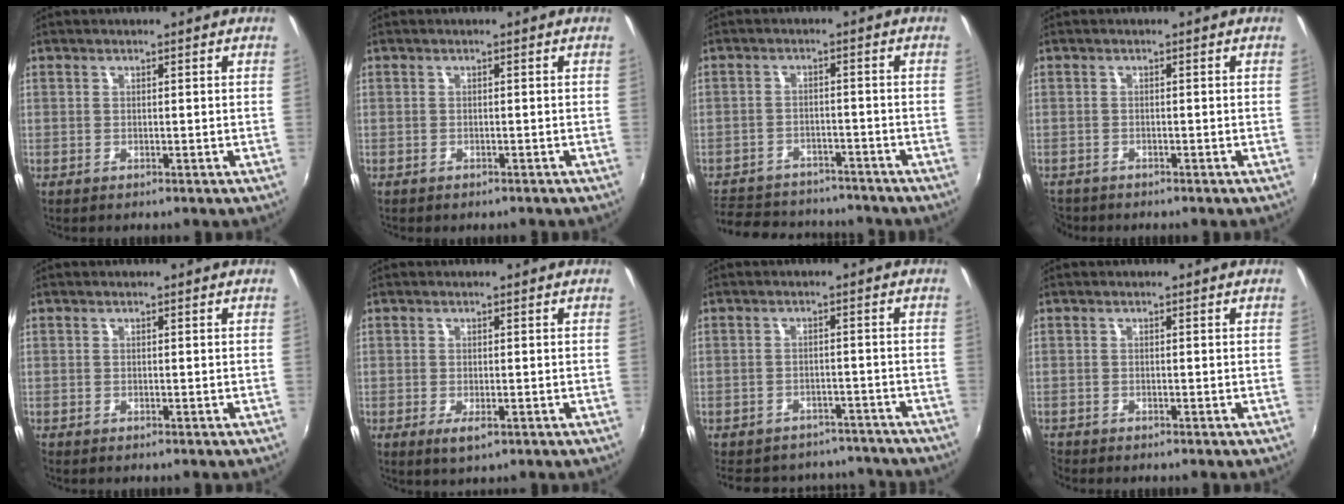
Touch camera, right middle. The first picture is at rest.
{"total": 0.8, "force": [-0.7, 0.3, 0.2], "torque": [-0.009, -0.003, -0.010]}
{"total": 16.1, "force": [-13.5, 7.0, 5.4], "torque": [-0.141, 0.017, -0.189]}
{"total": 3.8, "force": [-3.2, 1.8, 0.7], "torque": [-0.031, -0.014, -0.061]}
{"total": 0.0}
{"total": 2.6, "force": [-1.1, 1.0, 2.2], "torque": [-0.041, -0.009, -0.015]}
{"total": 16.3, "force": [-14.1, 6.7, 4.8], "torque": [-0.111, 0.019, -0.173]}
{"total": 1.3, "force": [-1.2, 0.4, -0.1], "torque": [-0.003, -0.005, -0.027]}